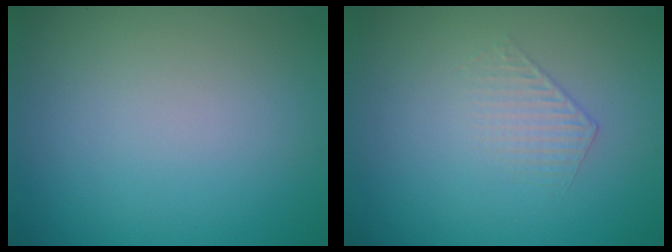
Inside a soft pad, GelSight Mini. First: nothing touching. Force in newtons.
{"total": 1.0, "press": 0.4, "slide": 0.9}